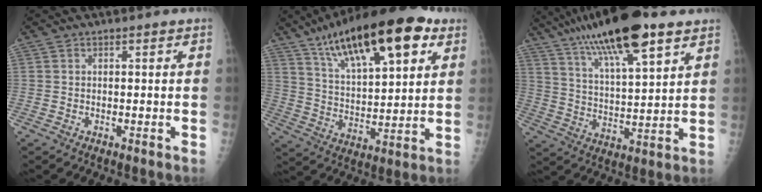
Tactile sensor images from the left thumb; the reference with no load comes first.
{"total": 23.2, "force": [12.5, 8.4, 17.6], "torque": [-0.261, -0.029, 0.210]}
{"total": 20.7, "force": [13.1, 5.0, 15.2], "torque": [-0.261, -0.030, 0.228]}